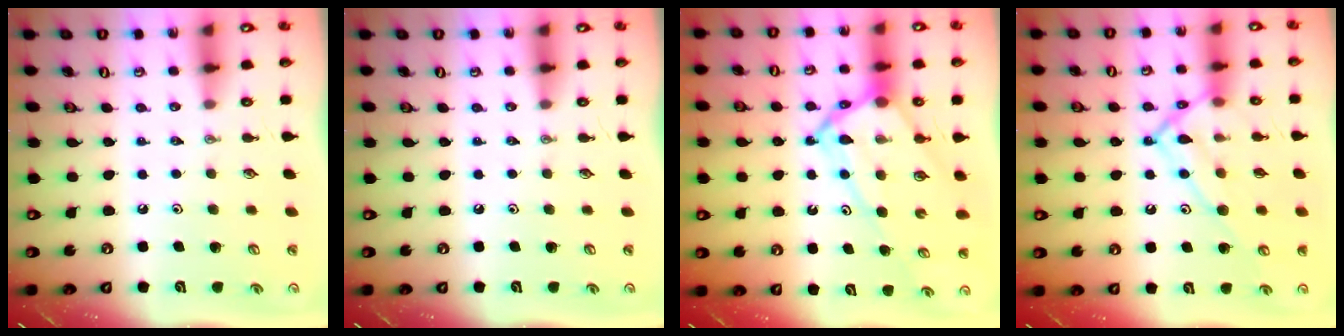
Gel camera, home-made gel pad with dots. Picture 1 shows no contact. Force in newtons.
{"total": 0.0}
{"total": 14.0, "press": 14.0, "slide": 1.5}
{"total": 15.4, "press": 15.4, "slide": 1.2}